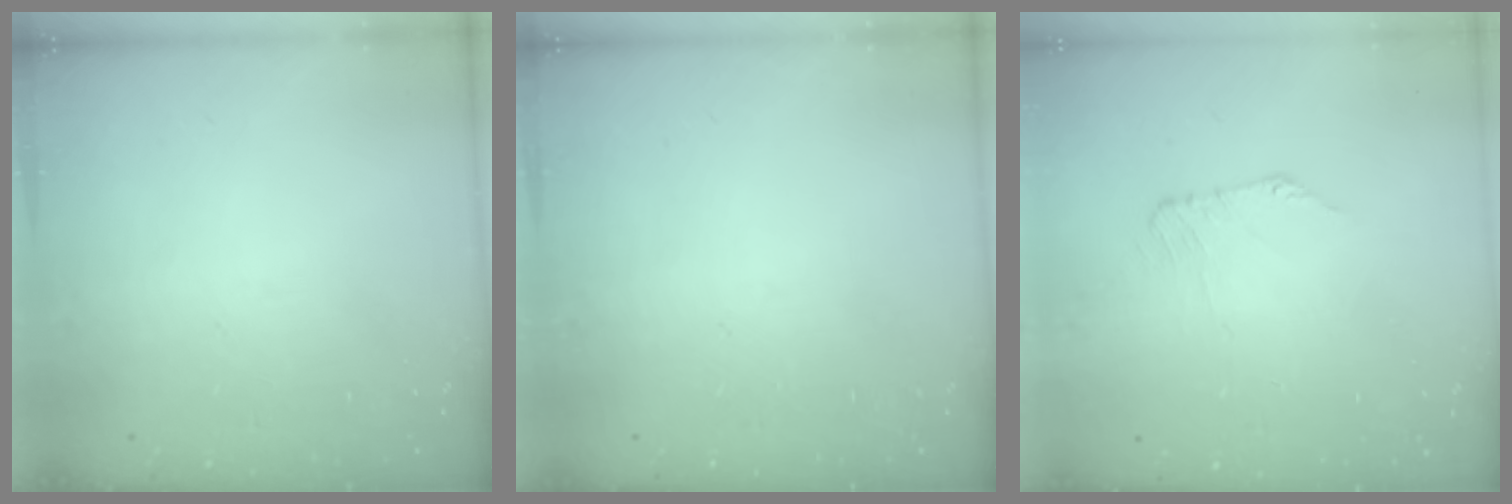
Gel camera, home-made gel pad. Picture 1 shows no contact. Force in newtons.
{"total": 0.0}
{"total": 1.3, "press": 1.2, "slide": 0.3}